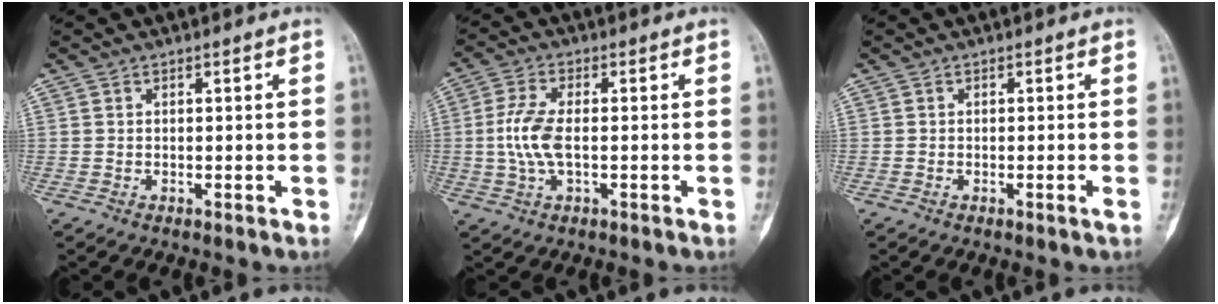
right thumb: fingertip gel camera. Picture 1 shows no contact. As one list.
[{"total": 6.6, "force": [-0.4, 2.5, 6.1], "torque": [-0.152, 0.005, -0.015]}, {"total": 0.5, "force": [-0.3, -0.1, 0.4], "torque": [-0.008, 0.000, -0.003]}]